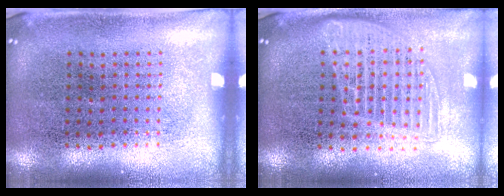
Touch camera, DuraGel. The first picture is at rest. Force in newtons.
{"total": 1.4, "press": 1.3, "slide": 0.6}